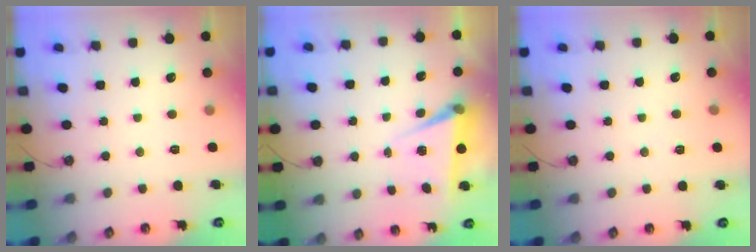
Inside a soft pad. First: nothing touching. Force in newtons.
{"total": 6.7, "press": 5.0, "slide": 4.4}
{"total": 5.0, "press": 2.4, "slide": 4.4}